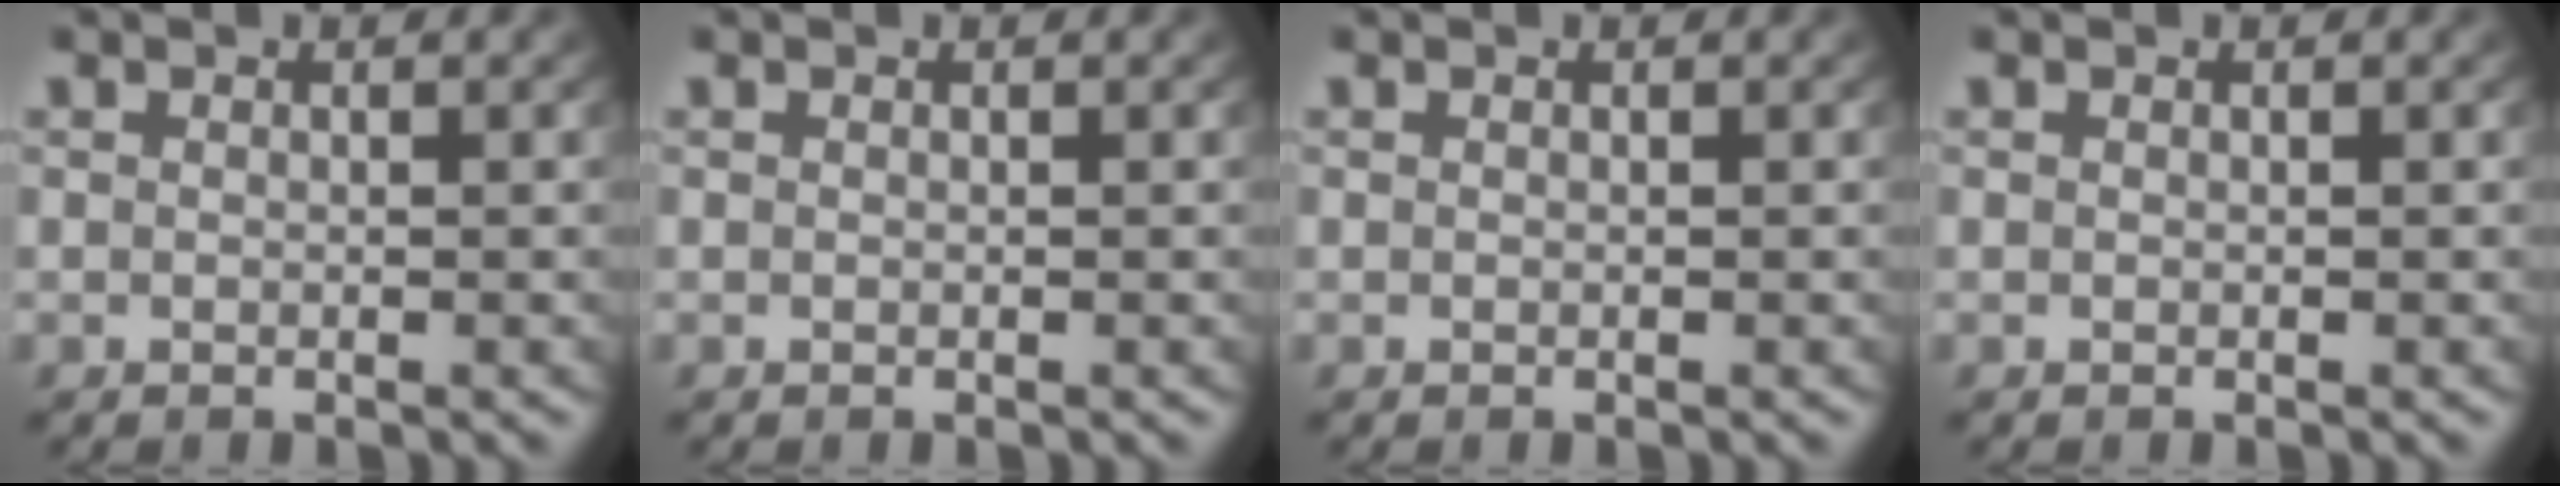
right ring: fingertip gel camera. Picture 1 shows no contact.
{"total": 0.0}
{"total": 0.0}
{"total": 0.0}